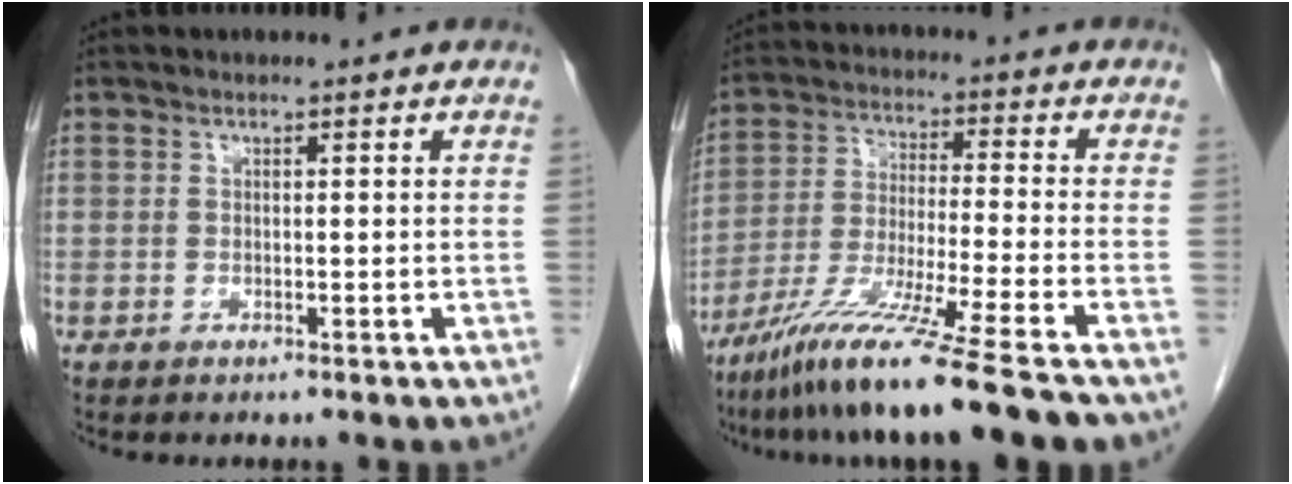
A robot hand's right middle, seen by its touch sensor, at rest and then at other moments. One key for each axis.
{"total": 13.5, "fx": -9.9, "fy": -1.9, "fz": 8.9, "tx": -0.168, "ty": -0.049, "tz": -0.176}